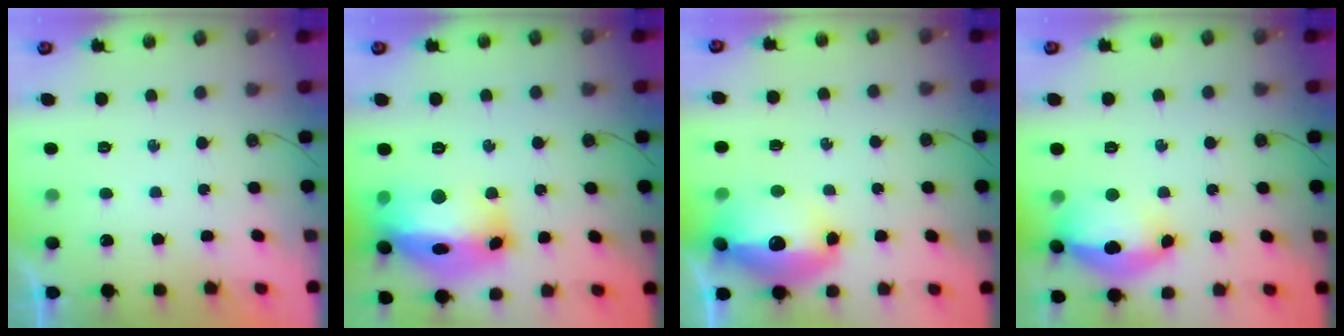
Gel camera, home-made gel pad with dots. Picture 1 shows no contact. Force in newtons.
{"total": 21.4, "press": 21.3, "slide": 2.4}
{"total": 18.2, "press": 18.1, "slide": 1.7}
{"total": 23.0, "press": 19.6, "slide": 12.0}